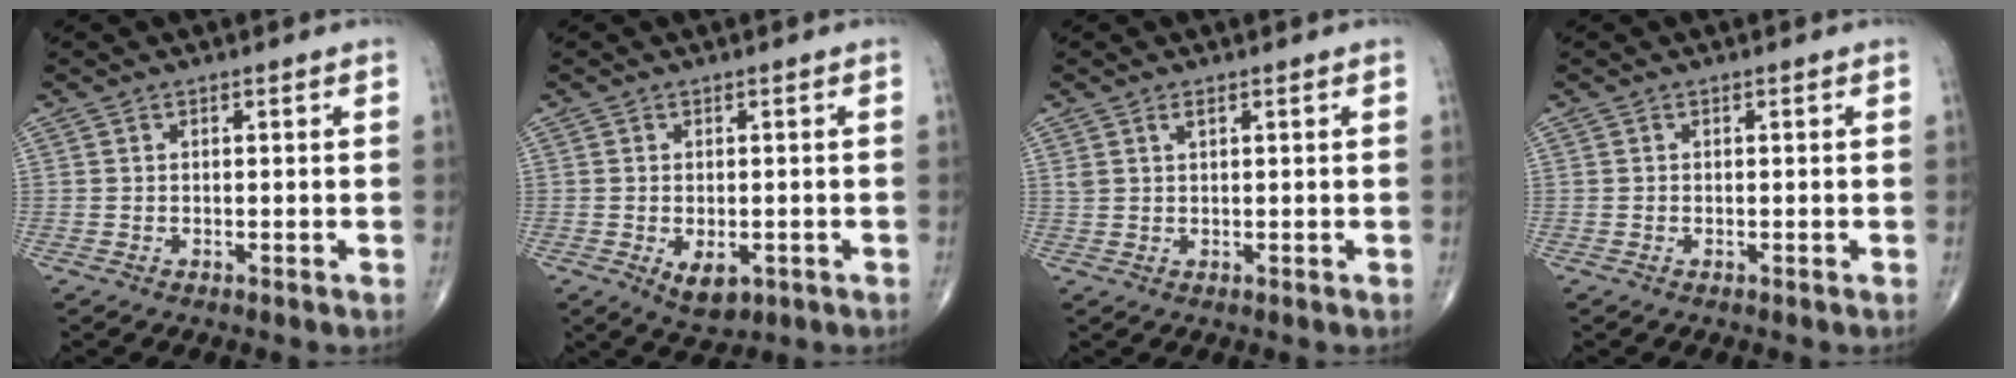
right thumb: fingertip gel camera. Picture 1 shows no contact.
{"total": 4.6, "force": [-1.3, 2.7, 3.6], "torque": [-0.046, -0.005, -0.009]}
{"total": 1.6, "force": [0.9, 0.6, 1.1], "torque": [-0.026, 0.004, 0.022]}
{"total": 0.0}